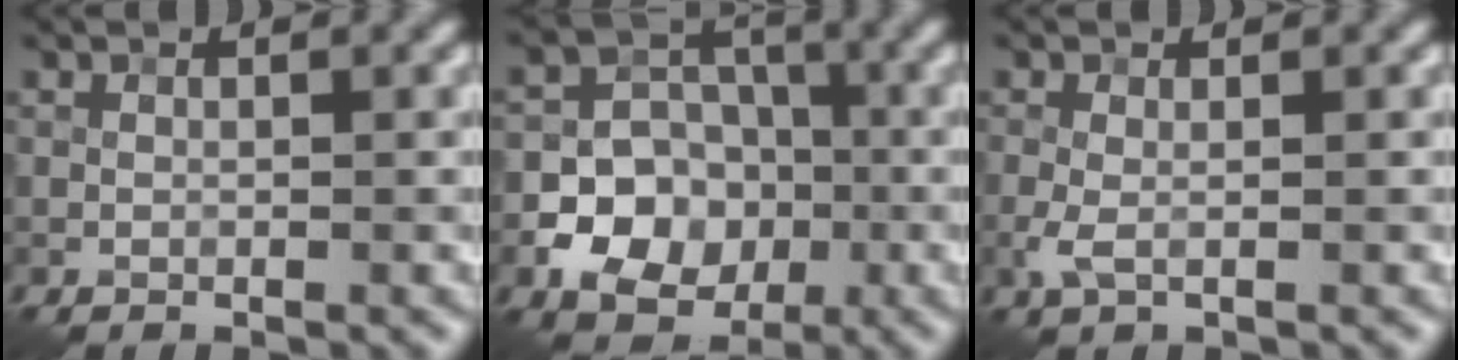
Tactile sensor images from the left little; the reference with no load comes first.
{"total": 9.0, "force": [-2.9, 7.9, 3.3], "torque": [-0.034, -0.007, -0.072]}
{"total": 1.6, "force": [-0.3, 0.5, 1.5], "torque": [-0.036, -0.001, -0.008]}